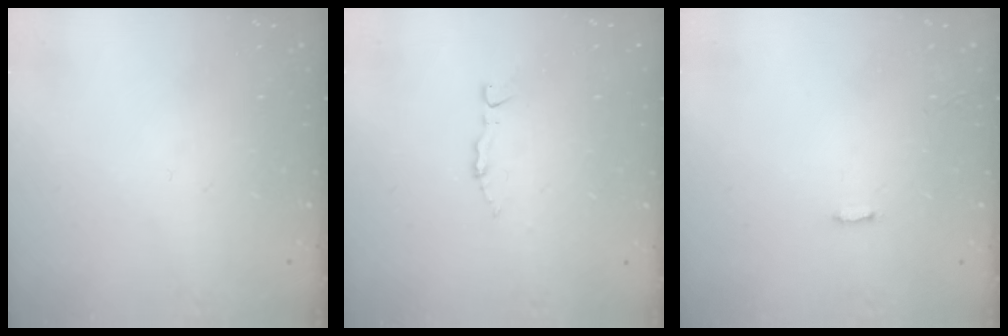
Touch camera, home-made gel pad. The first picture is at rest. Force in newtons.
{"total": 2.8, "press": 2.8, "slide": 0.4}
{"total": 3.6, "press": 3.6, "slide": 0.3}